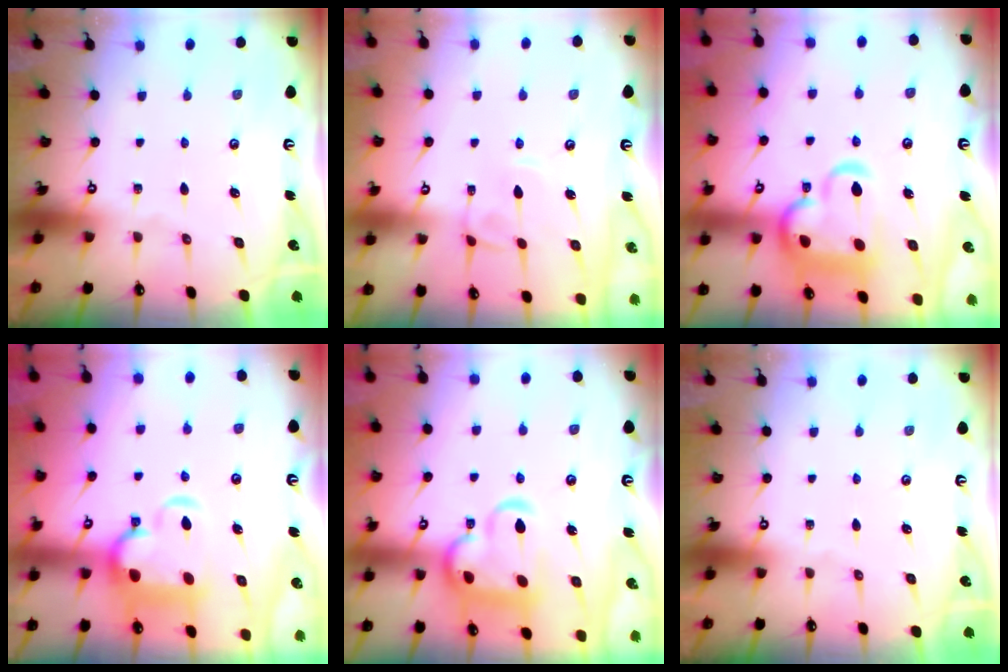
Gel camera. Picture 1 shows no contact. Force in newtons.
{"total": 2.1, "press": 2.1, "slide": 0.3}
{"total": 9.9, "press": 9.7, "slide": 1.9}
{"total": 6.0, "press": 5.7, "slide": 1.6}
{"total": 9.3, "press": 9.1, "slide": 1.9}
{"total": 0.0}